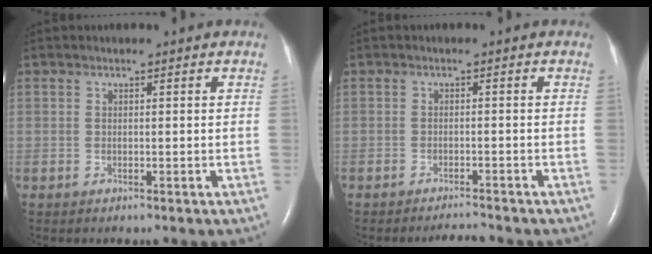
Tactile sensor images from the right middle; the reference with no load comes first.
{"total": 2.2, "force": [-2.1, -0.4, 0.2], "torque": [-0.008, -0.013, -0.032]}